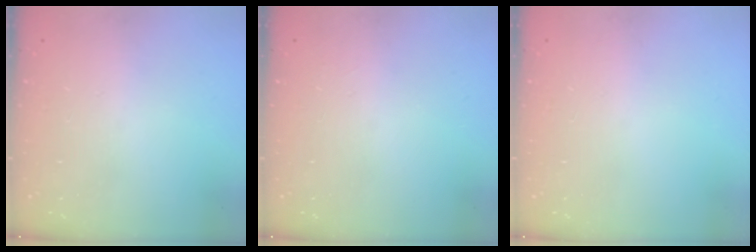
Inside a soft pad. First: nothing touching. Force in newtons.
{"total": 5.0, "press": 5.0, "slide": 0.5}
{"total": 0.0}